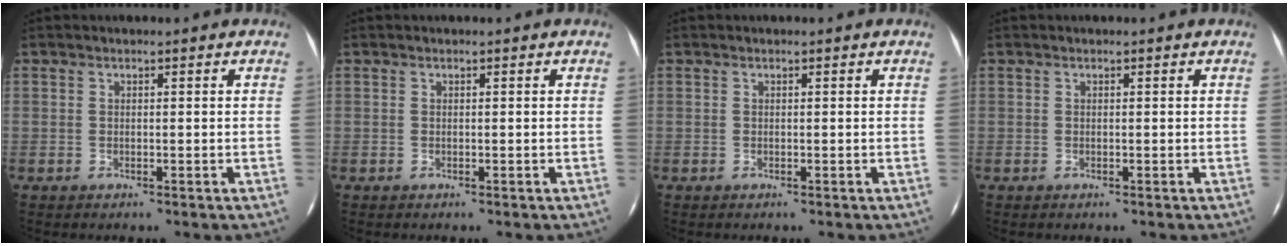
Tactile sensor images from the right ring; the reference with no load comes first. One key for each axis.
{"total": 0.0}
{"total": 0.0}
{"total": 0.0}